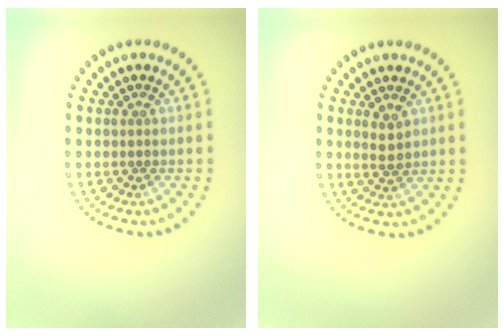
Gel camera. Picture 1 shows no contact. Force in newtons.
{"total": 1.8, "press": 1.7, "slide": 0.5}